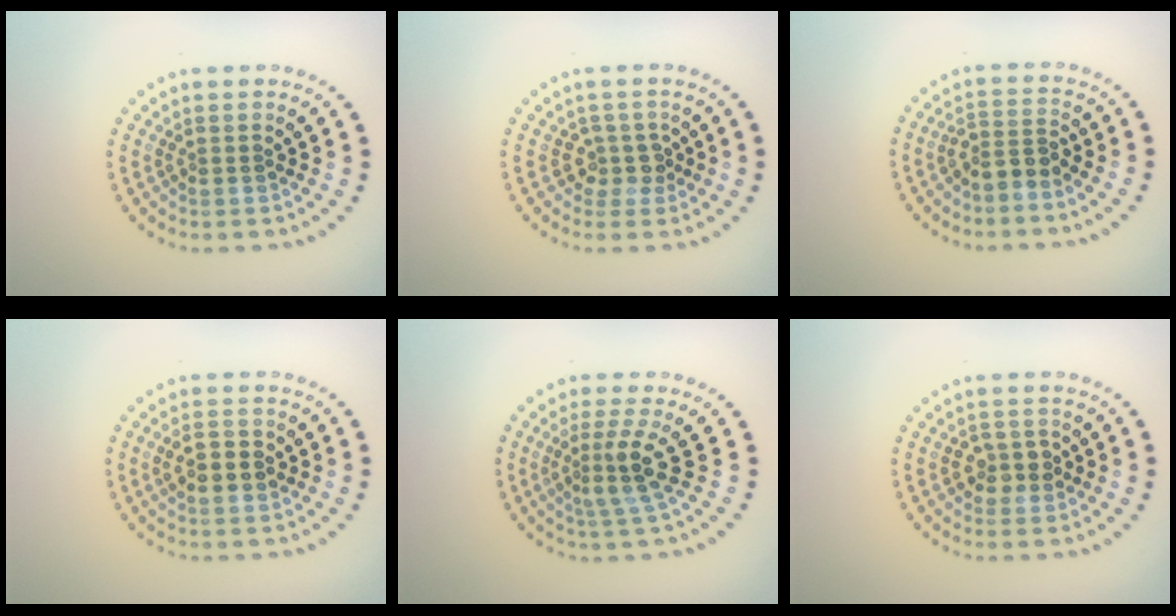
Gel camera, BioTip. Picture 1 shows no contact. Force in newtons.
{"total": 1.9, "press": 1.4, "slide": 1.3}
{"total": 2.4, "press": 1.7, "slide": 1.6}
{"total": 2.7, "press": 2.7, "slide": 0.1}
{"total": 3.1, "press": 2.2, "slide": 2.1}
{"total": 2.3, "press": 2.3, "slide": 0.6}